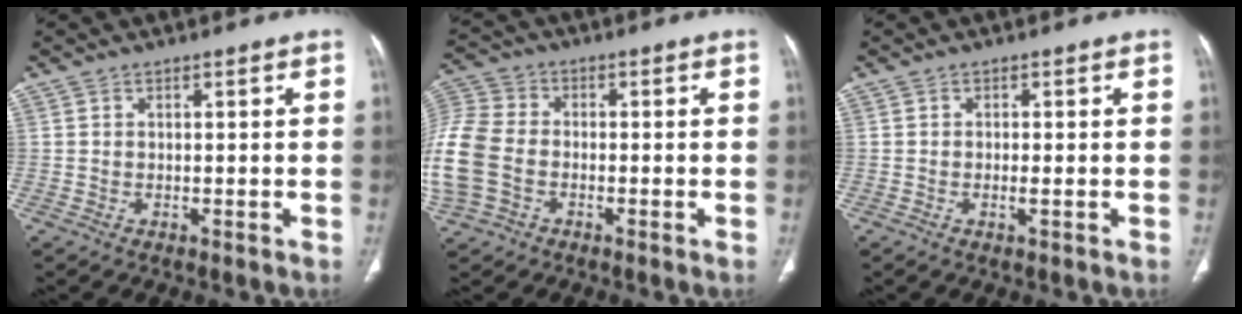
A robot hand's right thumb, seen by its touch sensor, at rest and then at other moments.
{"total": 16.2, "force": [-3.4, 12.3, 10.0], "torque": [-0.269, 0.018, -0.067]}
{"total": 1.2, "force": [-0.4, 0.2, 1.2], "torque": [-0.023, -0.003, -0.009]}